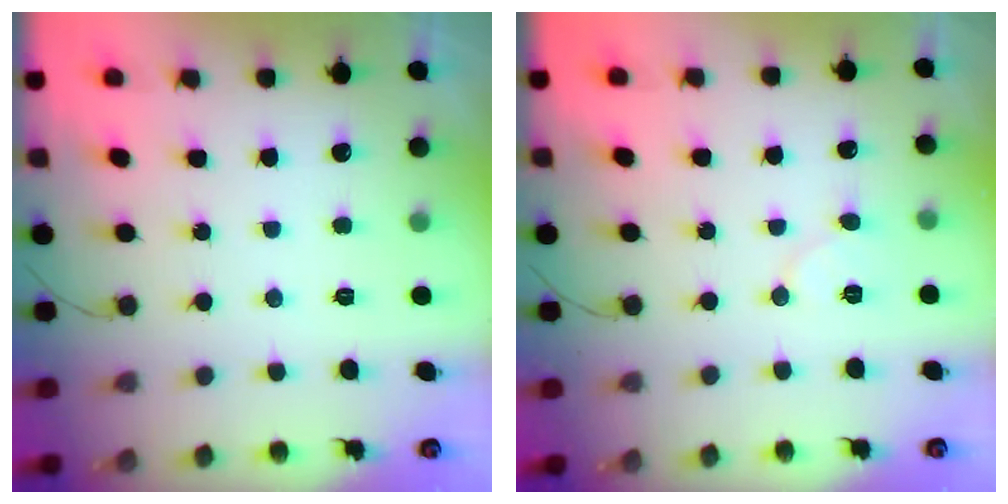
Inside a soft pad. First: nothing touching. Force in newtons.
{"total": 6.7, "press": 6.7, "slide": 0.6}